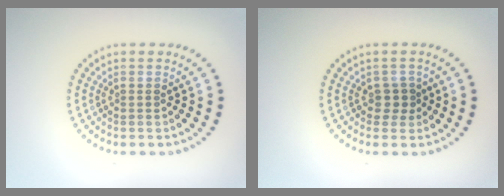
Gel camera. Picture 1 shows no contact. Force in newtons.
{"total": 1.5, "press": 1.3, "slide": 0.8}